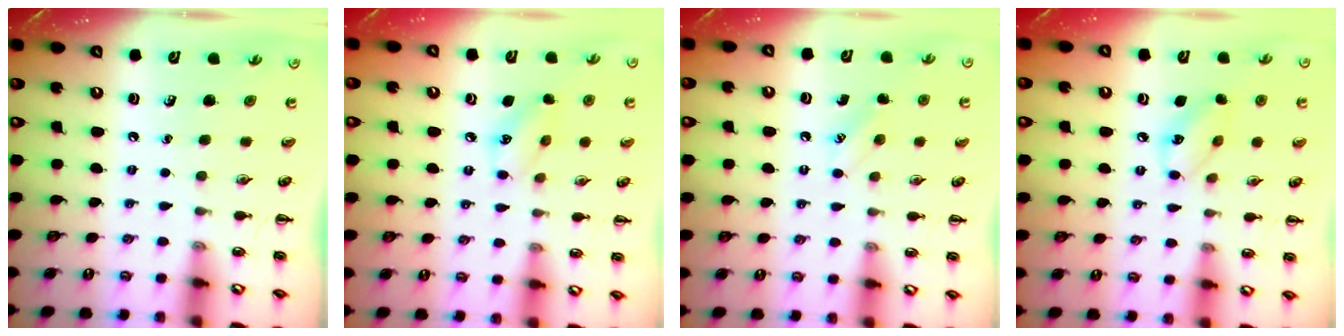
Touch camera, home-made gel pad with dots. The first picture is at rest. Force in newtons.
{"total": 6.6, "press": 6.6, "slide": 0.9}
{"total": 6.6, "press": 6.4, "slide": 1.4}
{"total": 7.4, "press": 7.4, "slide": 0.6}